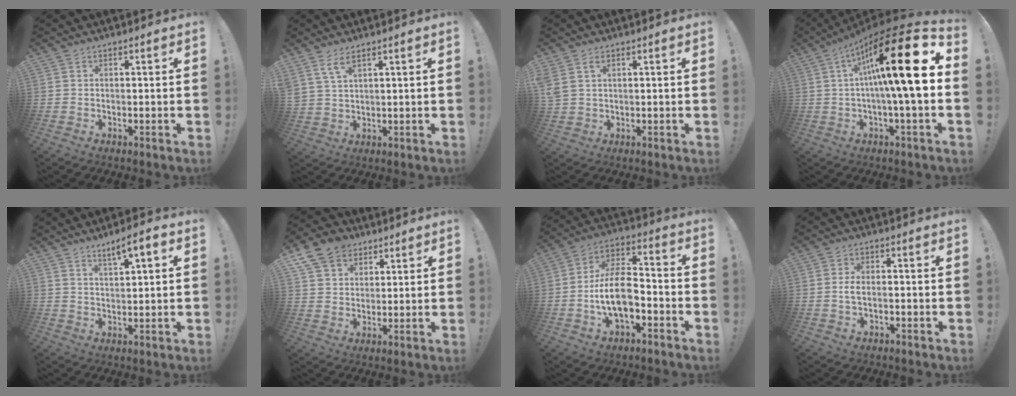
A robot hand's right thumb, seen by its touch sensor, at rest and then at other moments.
{"total": 4.8, "force": [3.3, 1.1, 3.3], "torque": [-0.062, -0.015, 0.060]}
{"total": 3.5, "force": [1.8, 2.2, 2.1], "torque": [-0.046, -0.006, 0.034]}
{"total": 23.4, "force": [4.2, 3.8, 22.7], "torque": [-0.362, -0.025, 0.055]}
{"total": 5.6, "force": [3.4, 0.9, 4.4], "torque": [-0.067, -0.019, 0.053]}
{"total": 10.9, "force": [6.4, 8.0, 3.6], "torque": [-0.059, -0.032, 0.128]}
{"total": 14.0, "force": [-4.4, 7.7, 10.9], "torque": [-0.211, 0.025, -0.078]}
{"total": 3.1, "force": [-1.0, 1.2, 2.7], "torque": [-0.057, 0.006, -0.019]}